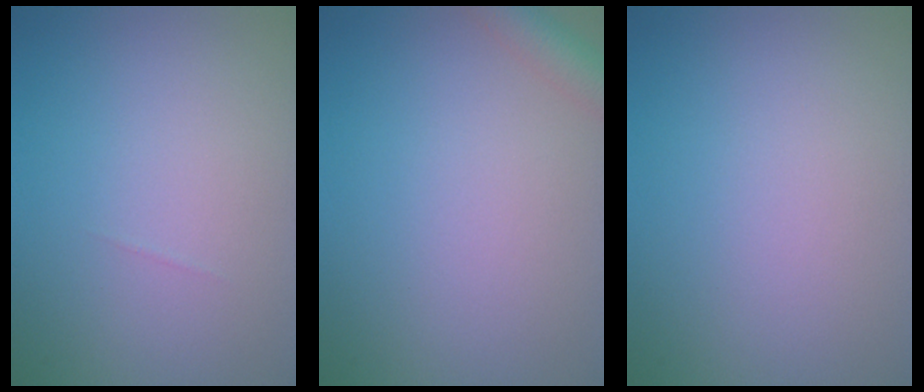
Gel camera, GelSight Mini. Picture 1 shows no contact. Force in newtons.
{"total": 2.9, "press": 2.9, "slide": 0.2}
{"total": 0.0}